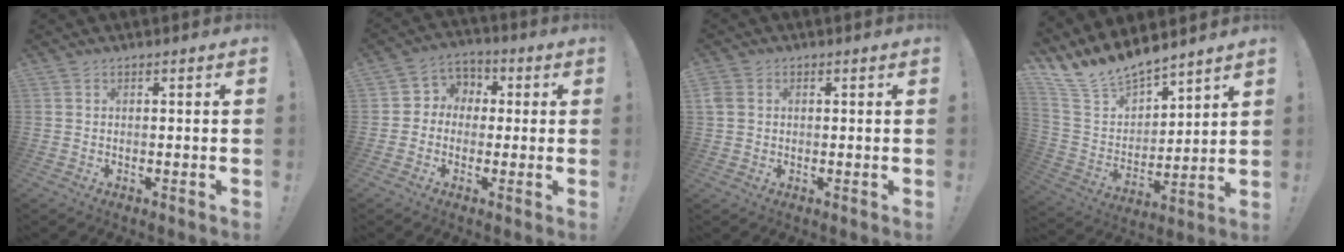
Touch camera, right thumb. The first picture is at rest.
{"total": 6.0, "force": [-1.1, 5.7, 1.5], "torque": [-0.015, 0.016, -0.016]}
{"total": 3.7, "force": [1.0, 3.1, 1.7], "torque": [-0.033, 0.007, 0.023]}
{"total": 13.4, "force": [12.5, 3.9, 3.0], "torque": [-0.087, -0.101, 0.234]}